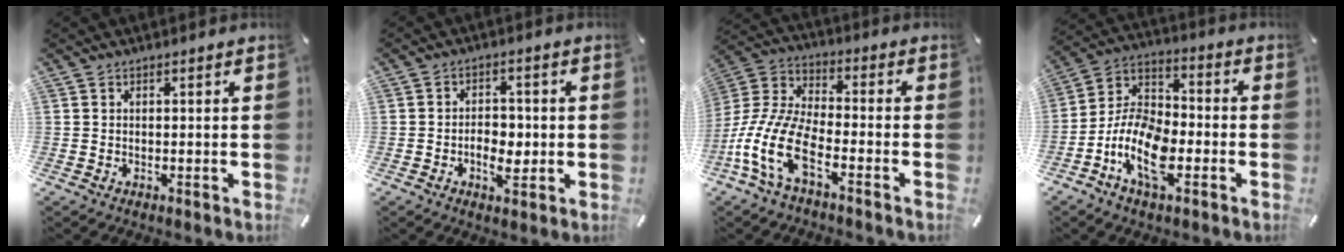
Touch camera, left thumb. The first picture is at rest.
{"total": 5.9, "force": [-1.3, 4.0, 4.2], "torque": [-0.065, 0.001, -0.027]}
{"total": 13.7, "force": [-7.3, 5.7, 10.0], "torque": [-0.239, -0.002, -0.141]}
{"total": 12.7, "force": [-5.8, 7.3, 8.6], "torque": [-0.191, 0.012, -0.111]}